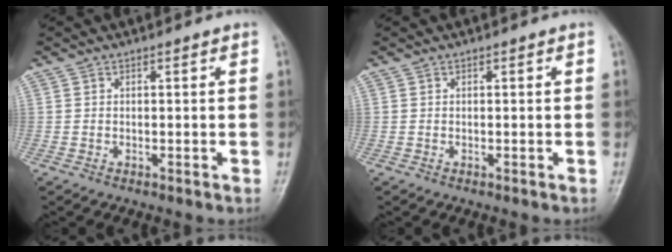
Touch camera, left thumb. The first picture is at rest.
{"total": 0.0}